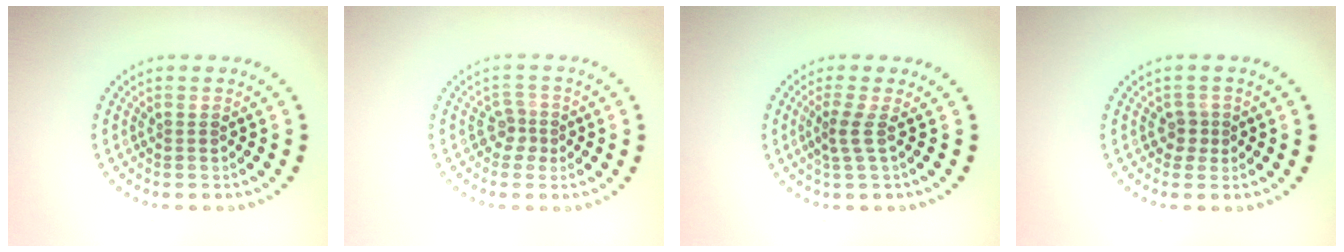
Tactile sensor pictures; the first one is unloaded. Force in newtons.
{"total": 1.9, "press": 1.4, "slide": 1.3}
{"total": 1.9, "press": 1.1, "slide": 1.5}
{"total": 1.4, "press": 1.2, "slide": 0.8}